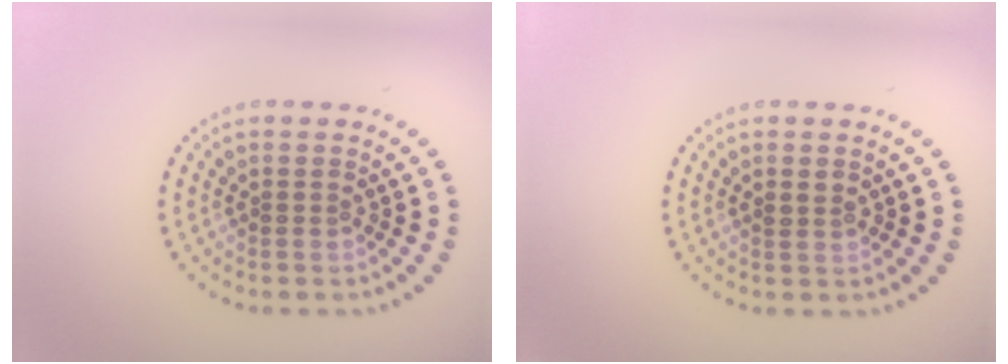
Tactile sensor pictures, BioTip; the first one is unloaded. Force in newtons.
{"total": 0.9, "press": 0.9, "slide": 0.2}